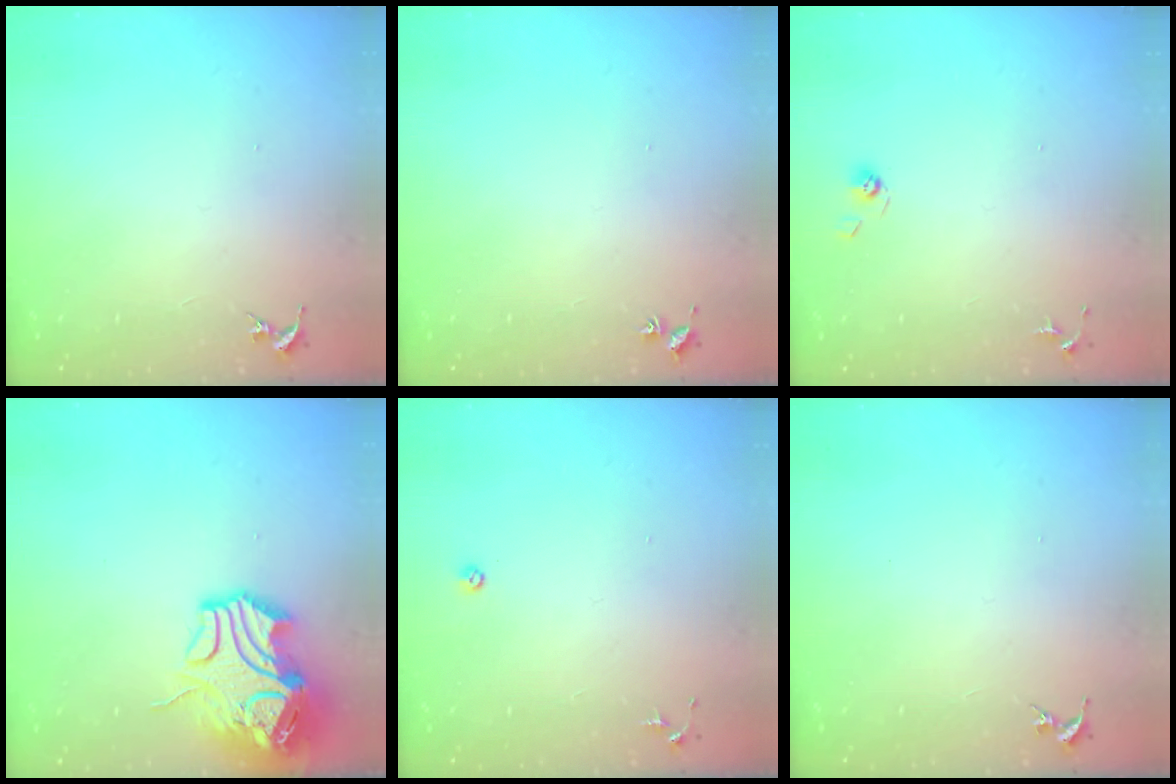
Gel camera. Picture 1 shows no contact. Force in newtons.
{"total": 1.8, "press": 1.8, "slide": 0.2}
{"total": 3.8, "press": 3.3, "slide": 1.8}
{"total": 13.9, "press": 13.8, "slide": 2.1}
{"total": 3.5, "press": 3.4, "slide": 0.7}
{"total": 0.0}